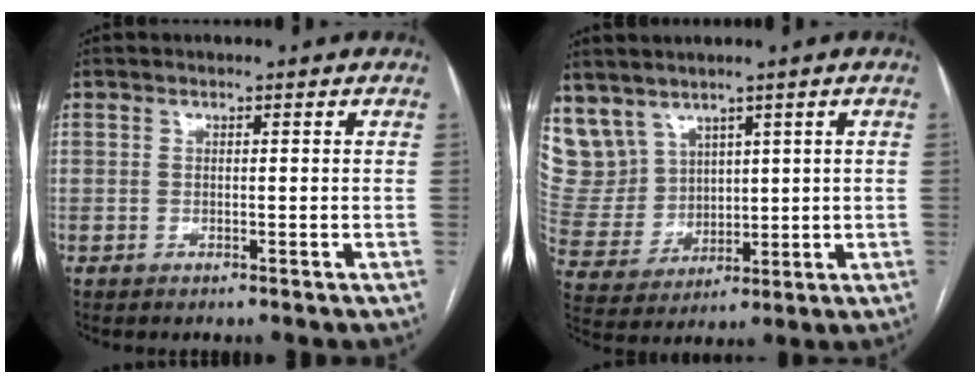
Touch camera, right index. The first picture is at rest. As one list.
[{"total": 10.4, "force": [6.5, 7.8, 2.0], "torque": [-0.067, 0.035, 0.160]}]